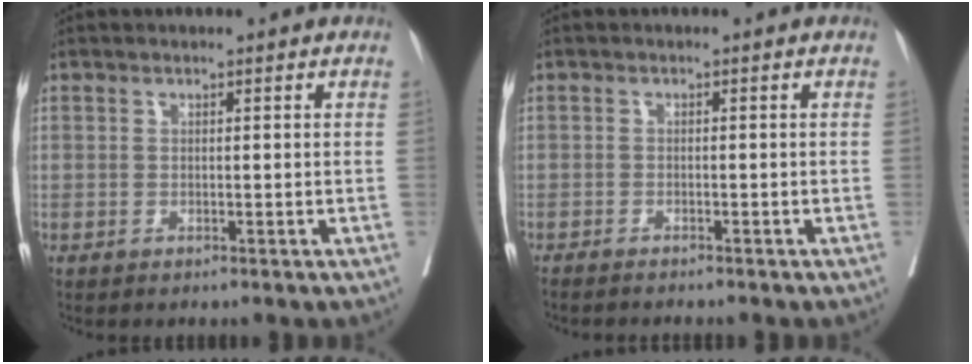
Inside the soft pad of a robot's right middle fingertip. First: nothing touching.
{"total": 2.9, "force": [-2.6, 0.1, 1.2], "torque": [-0.020, -0.004, -0.036]}